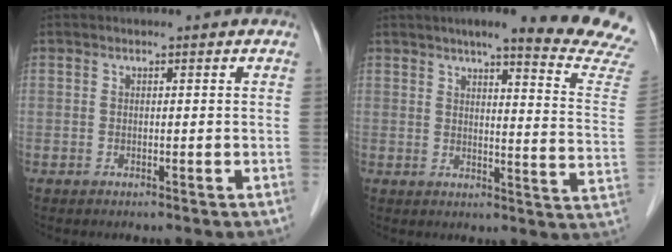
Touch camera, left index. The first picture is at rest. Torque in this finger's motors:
{"motor_torque": [0.24, -0.29, 0.17, 0.01]}